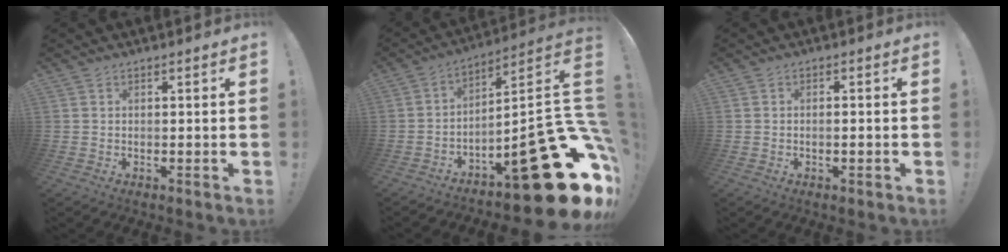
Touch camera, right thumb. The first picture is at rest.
{"total": 27.0, "force": [-11.8, 7.7, 23.1], "torque": [-0.263, 0.036, -0.174]}
{"total": 1.4, "force": [-0.9, 0.2, 1.1], "torque": [-0.020, 0.004, -0.016]}